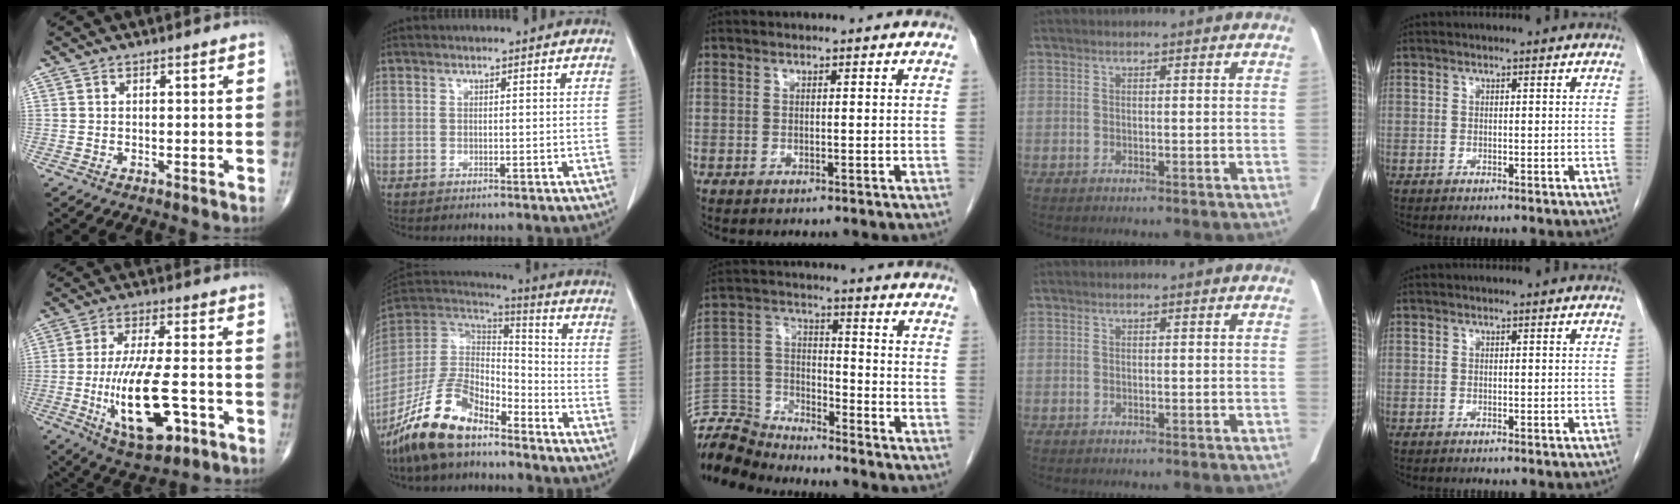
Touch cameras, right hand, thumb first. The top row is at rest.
{"thumb": {"total": 16.2, "force": [-4.5, 6.0, 14.4], "torque": [-0.260, 0.008, -0.064]}, "index": {"total": 14.4, "force": [-10.5, 5.6, 8.2], "torque": [-0.171, 0.012, -0.200]}, "middle": {"total": 9.4, "force": [-9.3, 0.9, -0.3], "torque": [0.002, 0.014, -0.184]}}